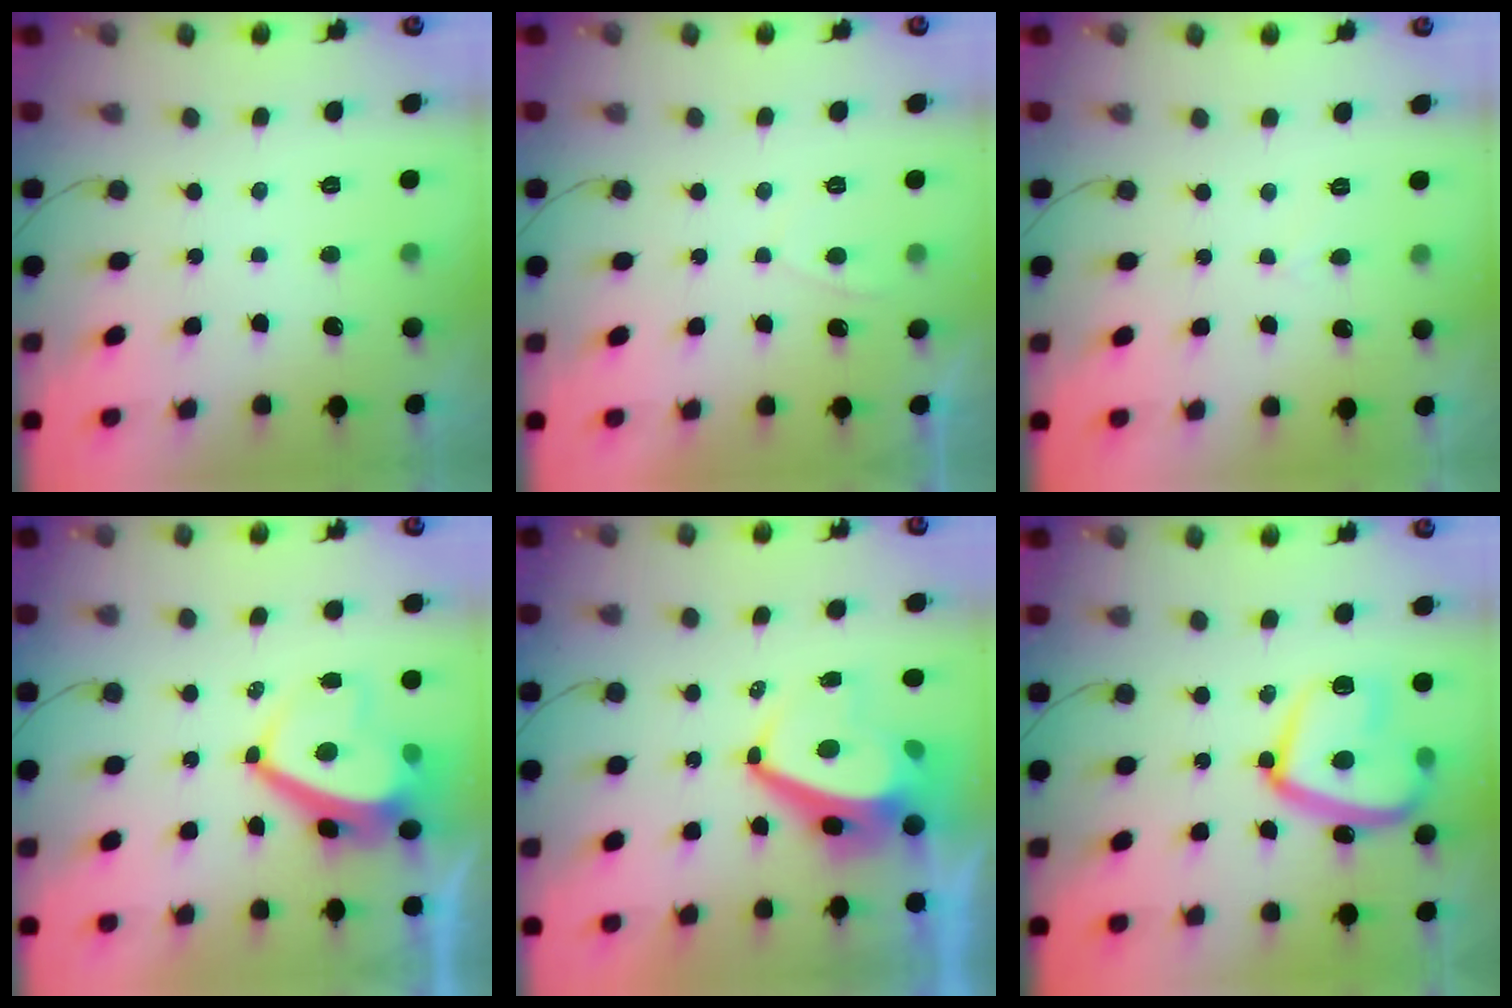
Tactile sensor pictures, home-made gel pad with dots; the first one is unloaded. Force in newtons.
{"total": 0.5, "press": 0.2, "slide": 0.5}
{"total": 2.1, "press": 2.1, "slide": 0.2}
{"total": 6.8, "press": 6.8, "slide": 1.1}
{"total": 7.6, "press": 7.5, "slide": 0.9}
{"total": 19.1, "press": 19.0, "slide": 1.7}